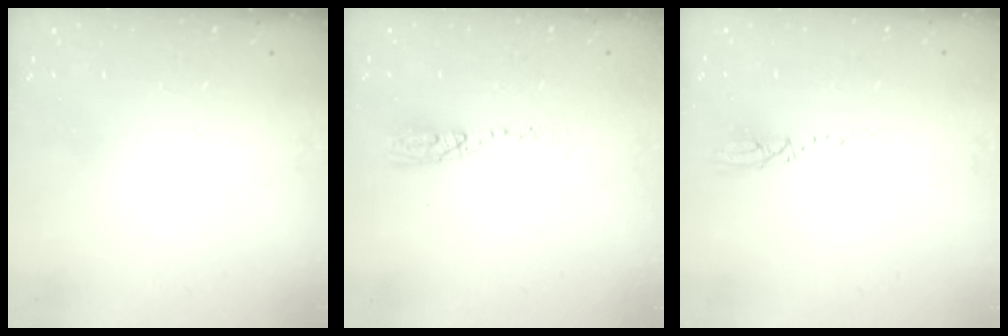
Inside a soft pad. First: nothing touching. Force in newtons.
{"total": 7.4, "press": 7.3, "slide": 1.5}
{"total": 2.9, "press": 2.9, "slide": 0.4}